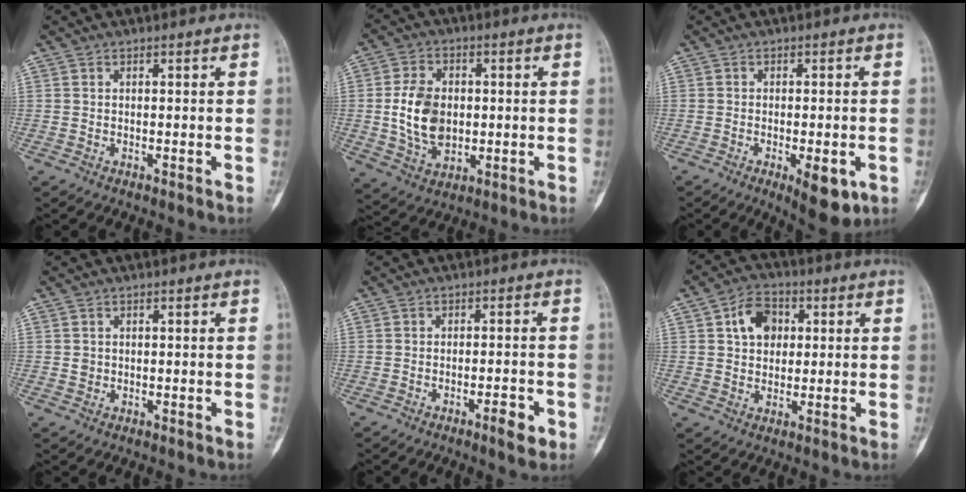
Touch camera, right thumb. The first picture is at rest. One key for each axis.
{"total": 10.9, "fx": 0.0, "fy": 7.7, "fz": 7.7, "tx": -0.124, "ty": -0.001, "tz": 0.004}
{"total": 7.8, "fx": -2.8, "fy": 2.8, "fz": 6.7, "tx": -0.081, "ty": -0.005, "tz": -0.031}
{"total": 1.1, "fx": 0.1, "fy": 1.0, "fz": 0.4, "tx": -0.004, "ty": 0.002, "tz": 0.004}
{"total": 4.0, "fx": -2.1, "fy": 1.0, "fz": 3.3, "tx": -0.045, "ty": 0.011, "tz": -0.030}
{"total": 8.0, "fx": 2.0, "fy": 5.9, "fz": 5.0, "tx": -0.056, "ty": 0.006, "tz": 0.029}